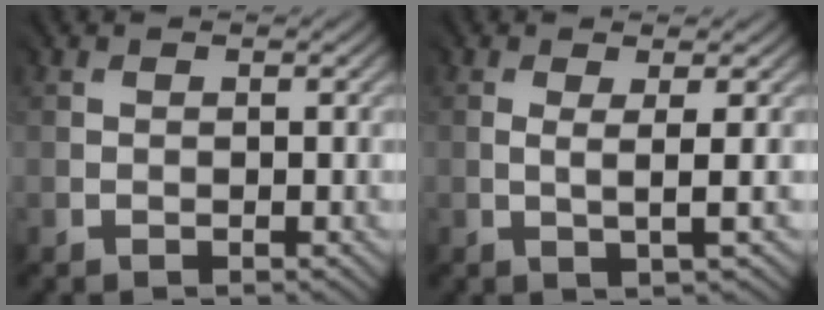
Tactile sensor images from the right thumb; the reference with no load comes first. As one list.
[{"total": 1.9, "force": [0.1, 0.2, 1.9], "torque": [-0.033, 0.003, 0.000]}]